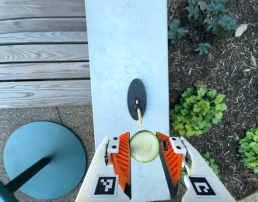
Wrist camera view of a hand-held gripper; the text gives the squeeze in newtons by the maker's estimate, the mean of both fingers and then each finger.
{"total": 13.2, "left": 13.8, "right": 12.5}